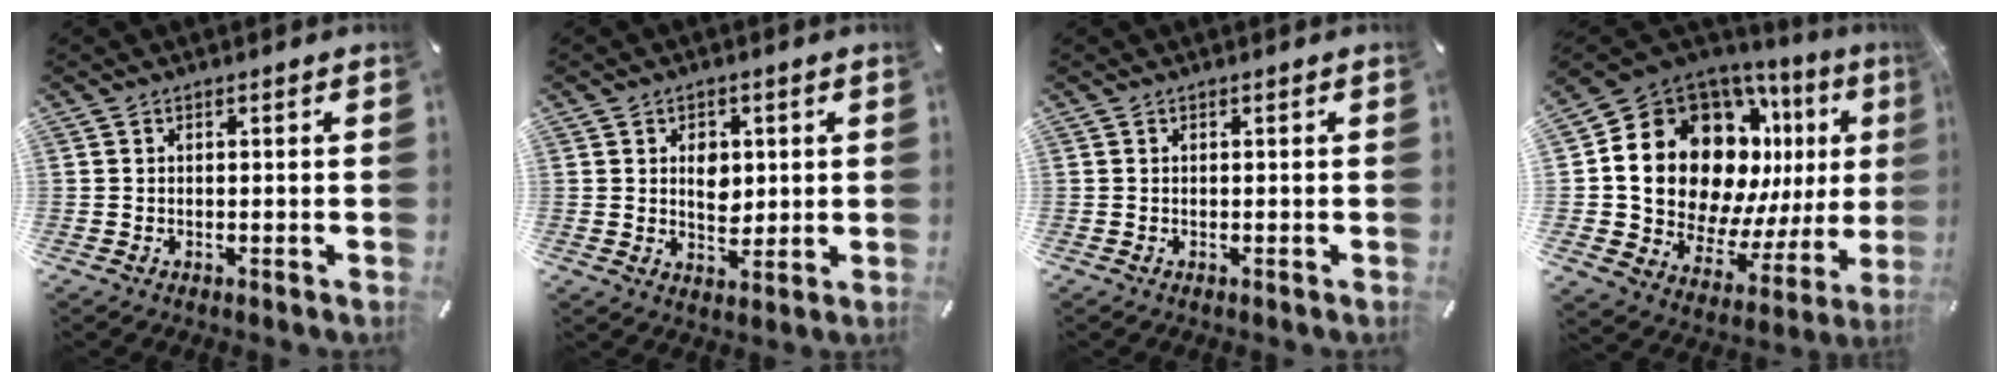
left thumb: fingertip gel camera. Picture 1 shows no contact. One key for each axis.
{"total": 5.3, "fx": 1.0, "fy": 4.2, "fz": 3.0, "tx": -0.027, "ty": -0.008, "tz": 0.010}
{"total": 0.0}
{"total": 19.8, "fx": 7.2, "fy": 15.0, "fz": 10.7, "tx": -0.182, "ty": -0.077, "tz": 0.146}